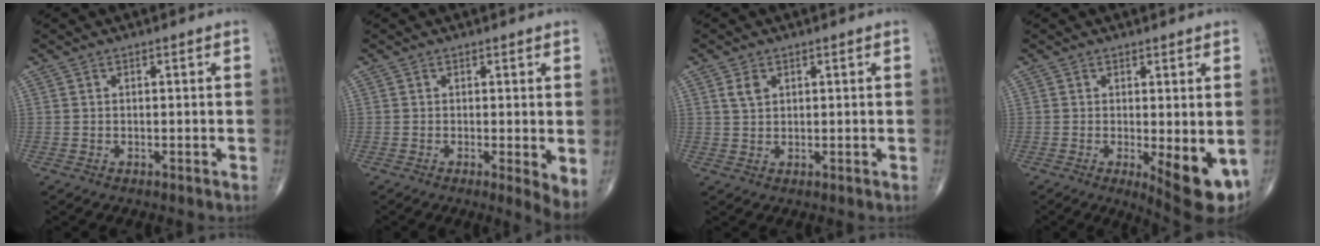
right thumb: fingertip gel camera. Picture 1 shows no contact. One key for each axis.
{"total": 3.8, "fx": -0.1, "fy": 0.8, "fz": 3.8, "tx": -0.057, "ty": -0.014, "tz": -0.007}
{"total": 2.5, "fx": 1.1, "fy": 1.6, "fz": 1.5, "tx": -0.024, "ty": -0.001, "tz": 0.024}
{"total": 9.4, "fx": -2.1, "fy": 2.9, "fz": 8.7, "tx": -0.108, "ty": -0.022, "tz": -0.022}